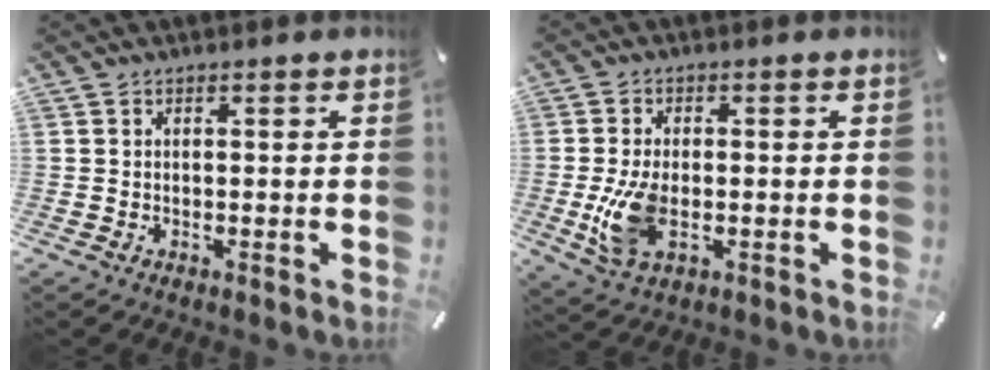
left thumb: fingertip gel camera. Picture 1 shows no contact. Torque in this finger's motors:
{"motor_torque": [0.23, 0.28, 0.42, -0.35, 0.07]}